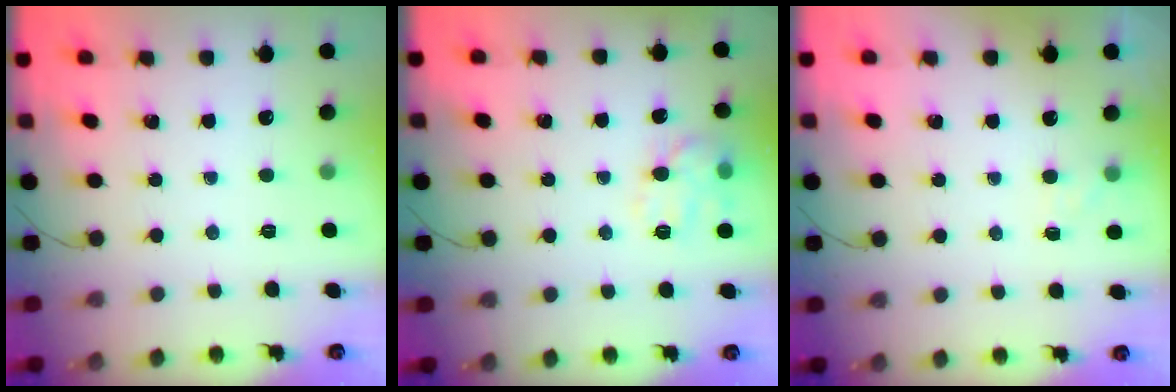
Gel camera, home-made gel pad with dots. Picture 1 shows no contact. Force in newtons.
{"total": 11.2, "press": 11.2, "slide": 0.2}
{"total": 3.8, "press": 3.5, "slide": 1.4}